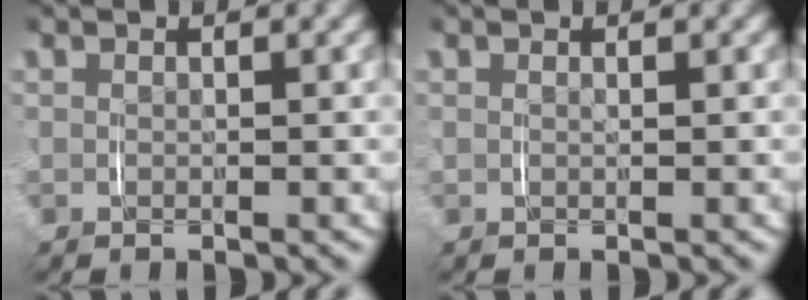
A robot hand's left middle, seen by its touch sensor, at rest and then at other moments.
{"total": 0.0}